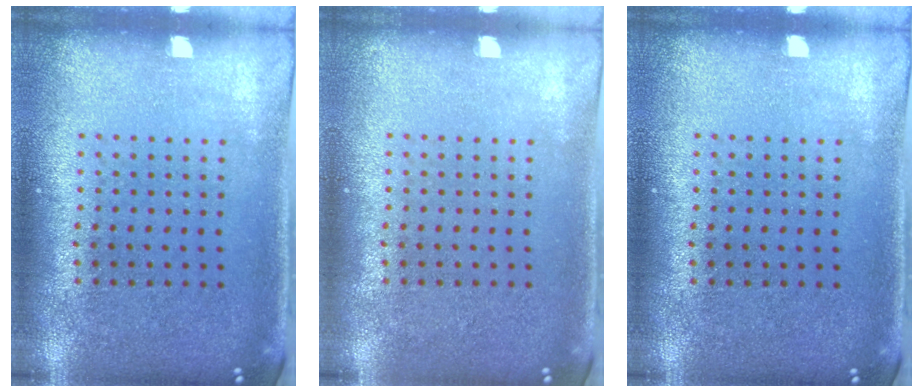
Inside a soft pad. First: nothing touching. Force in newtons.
{"total": 0.0}
{"total": 0.0}